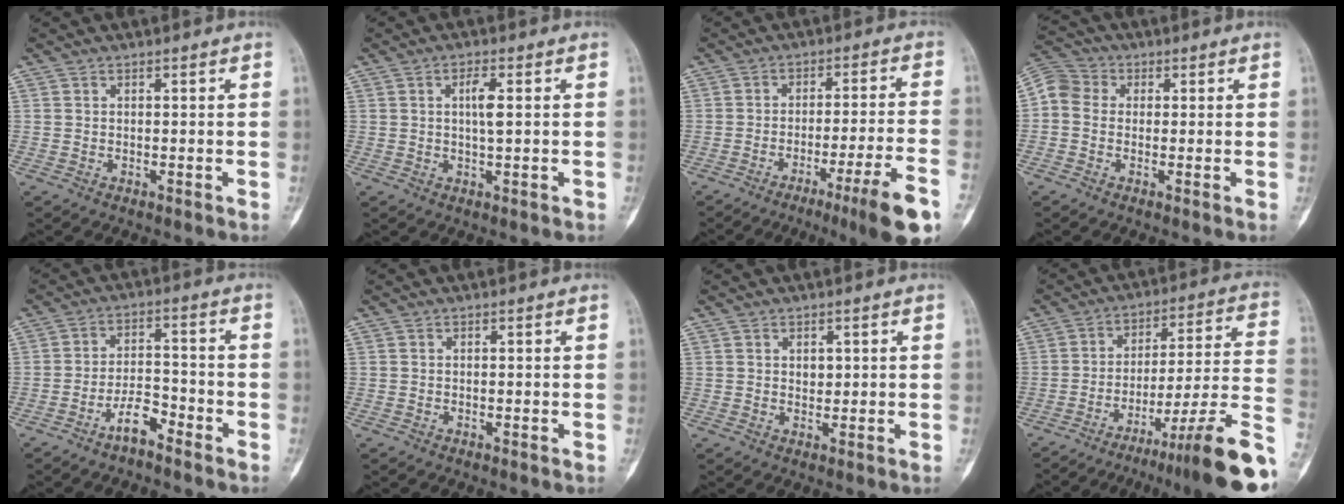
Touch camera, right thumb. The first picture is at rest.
{"total": 3.7, "force": [0.6, 0.9, 3.5], "torque": [-0.064, 0.001, 0.009]}
{"total": 12.6, "force": [-7.0, 0.3, 10.4], "torque": [-0.159, 0.022, -0.103]}
{"total": 6.5, "force": [0.2, 5.6, 3.4], "torque": [-0.056, 0.018, -0.011]}
{"total": 5.6, "force": [-4.0, 2.0, 3.4], "torque": [-0.058, 0.036, -0.072]}
{"total": 0.0}
{"total": 1.8, "force": [0.6, 1.2, 1.1], "torque": [-0.009, -0.004, 0.013]}
{"total": 21.2, "force": [-13.0, 0.9, 16.7], "torque": [-0.180, 0.076, -0.199]}